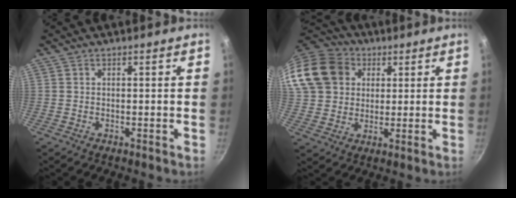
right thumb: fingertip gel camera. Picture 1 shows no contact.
{"total": 18.3, "force": [6.0, 14.8, 8.8], "torque": [-0.177, 0.025, 0.109]}